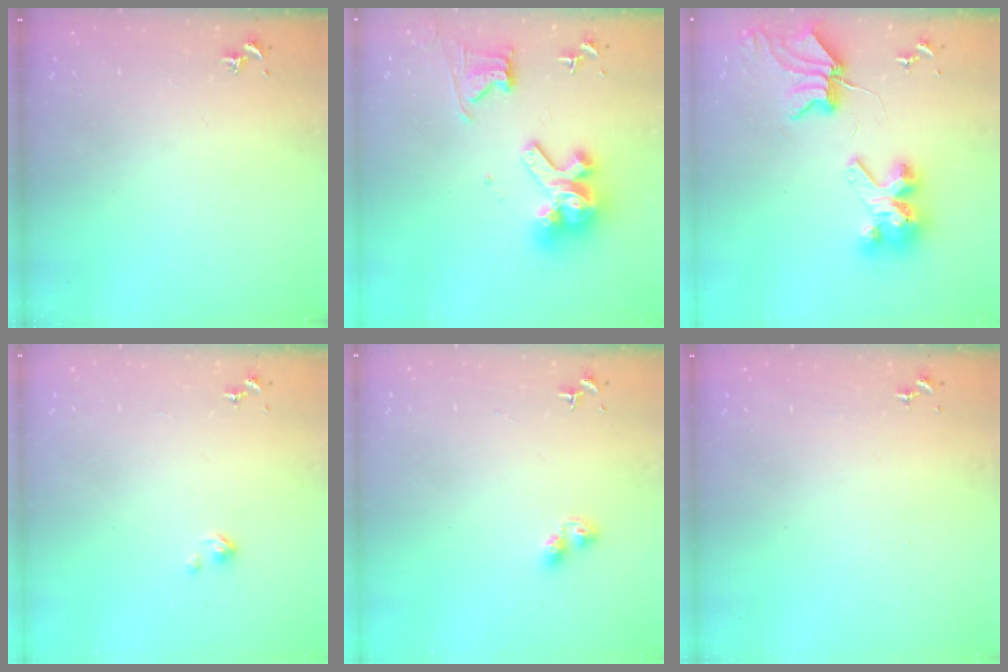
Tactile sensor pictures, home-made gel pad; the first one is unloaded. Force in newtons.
{"total": 15.4, "press": 15.3, "slide": 1.8}
{"total": 11.2, "press": 11.1, "slide": 1.4}
{"total": 3.0, "press": 3.0, "slide": 0.3}
{"total": 5.7, "press": 5.6, "slide": 0.6}
{"total": 0.0}